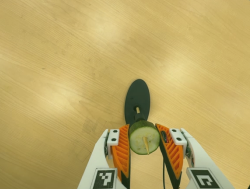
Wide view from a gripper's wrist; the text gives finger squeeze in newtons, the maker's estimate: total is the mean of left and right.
{"total": 11.2, "left": 9.5, "right": 12.9}